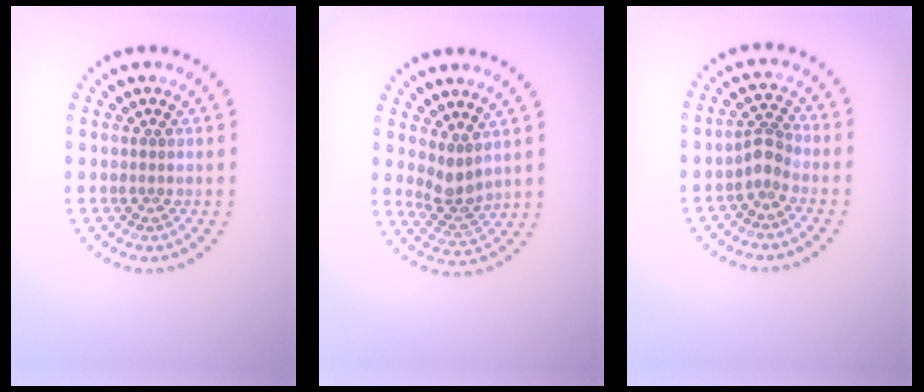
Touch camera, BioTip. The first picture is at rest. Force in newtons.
{"total": 2.5, "press": 2.2, "slide": 1.2}
{"total": 2.0, "press": 1.6, "slide": 1.3}